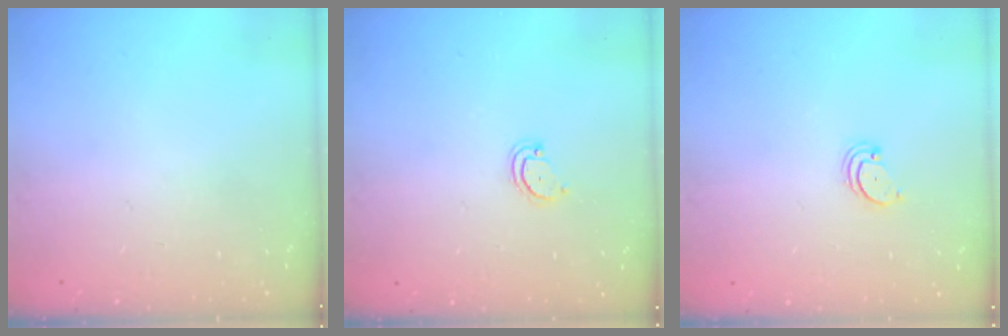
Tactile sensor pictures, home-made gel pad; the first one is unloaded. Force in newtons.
{"total": 3.3, "press": 3.3, "slide": 0.5}
{"total": 2.2, "press": 2.2, "slide": 0.2}